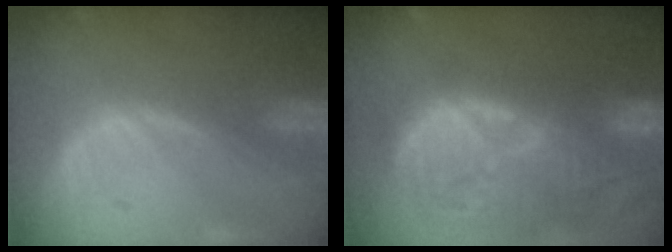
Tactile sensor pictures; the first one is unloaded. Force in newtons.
{"total": 14.7, "press": 13.0, "slide": 6.8}